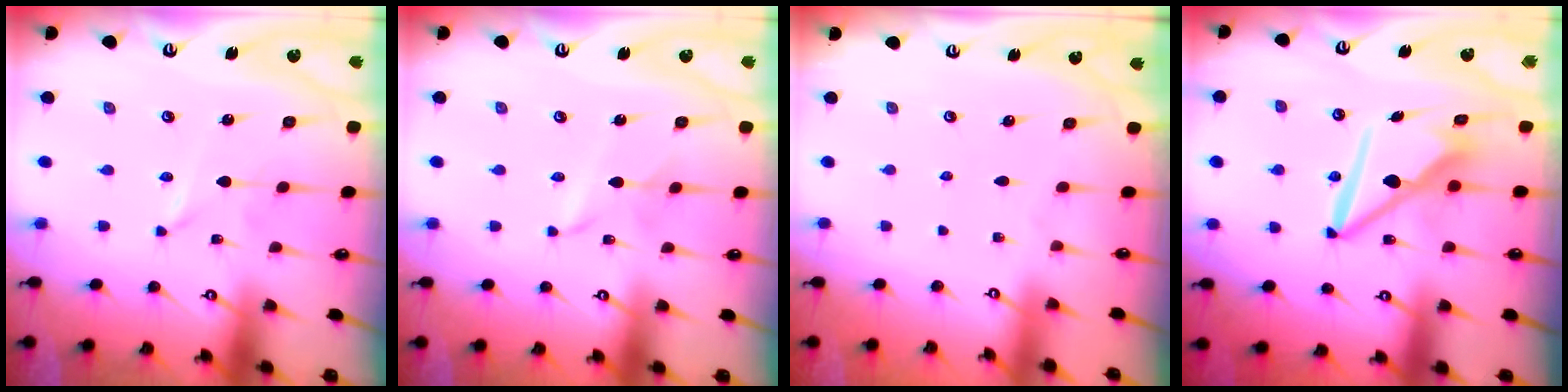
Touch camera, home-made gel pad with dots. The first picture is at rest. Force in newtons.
{"total": 1.7, "press": 1.7, "slide": 0.2}
{"total": 0.0}
{"total": 9.7, "press": 9.7, "slide": 0.9}